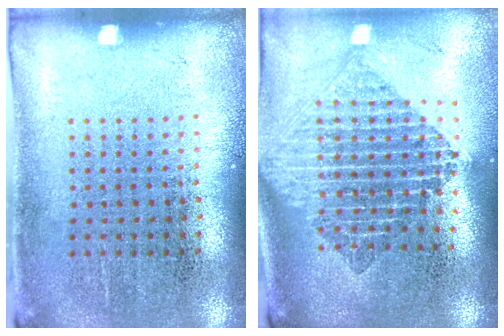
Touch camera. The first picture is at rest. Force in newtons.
{"total": 2.2, "press": 1.6, "slide": 1.4}